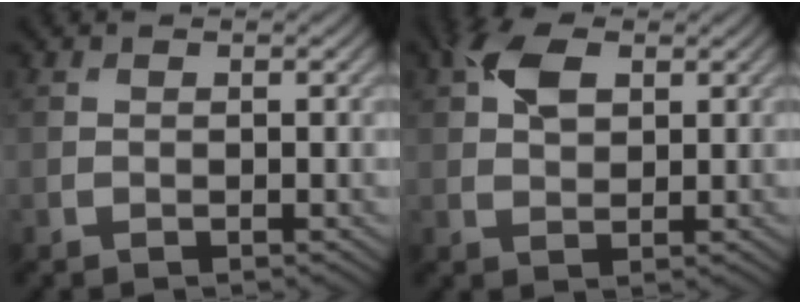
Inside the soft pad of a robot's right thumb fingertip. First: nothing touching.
{"total": 5.0, "force": [2.0, 3.0, 3.5], "torque": [-0.076, 0.008, 0.032]}